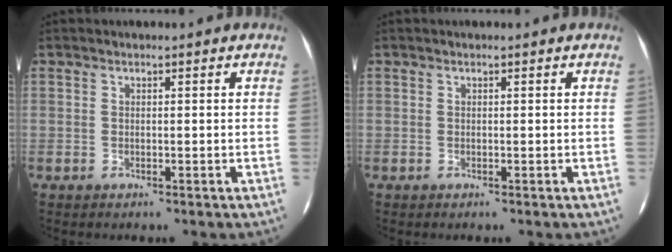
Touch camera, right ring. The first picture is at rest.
{"total": 0.0}